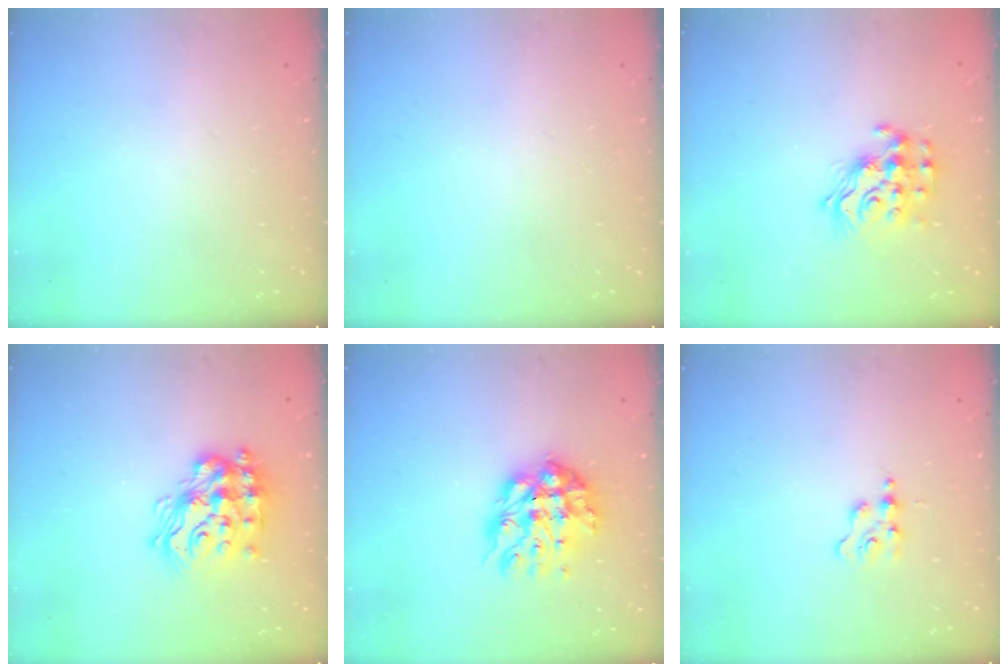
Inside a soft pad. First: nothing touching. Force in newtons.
{"total": 0.0}
{"total": 13.9, "press": 13.9, "slide": 1.2}
{"total": 18.7, "press": 18.7, "slide": 1.2}
{"total": 11.5, "press": 11.5, "slide": 1.2}
{"total": 1.4, "press": 1.3, "slide": 0.3}